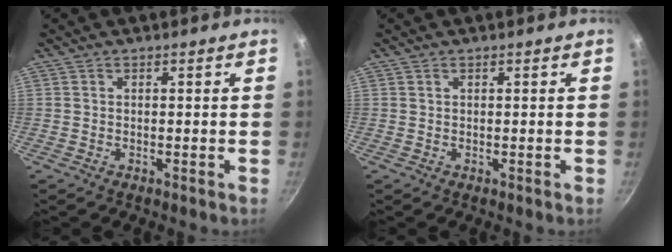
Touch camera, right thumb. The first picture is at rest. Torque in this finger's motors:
{"motor_torque": [-0.47, 0.18, 0.02, 0.31, -0.07]}